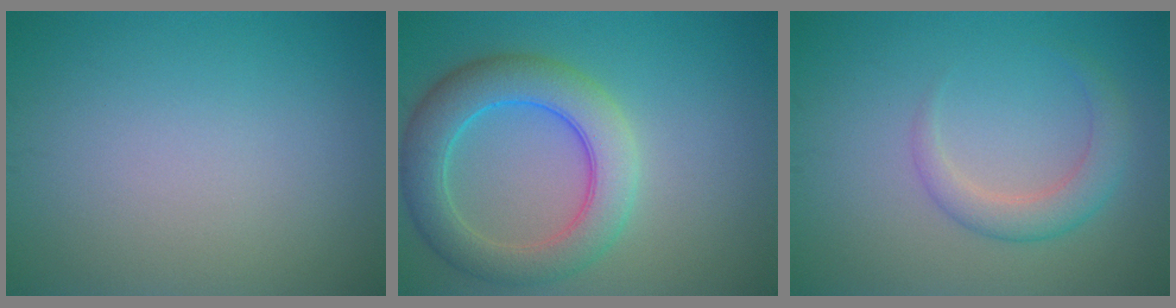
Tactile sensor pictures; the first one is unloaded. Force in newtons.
{"total": 6.6, "press": 6.6, "slide": 0.0}
{"total": 2.8, "press": 2.8, "slide": 0.2}